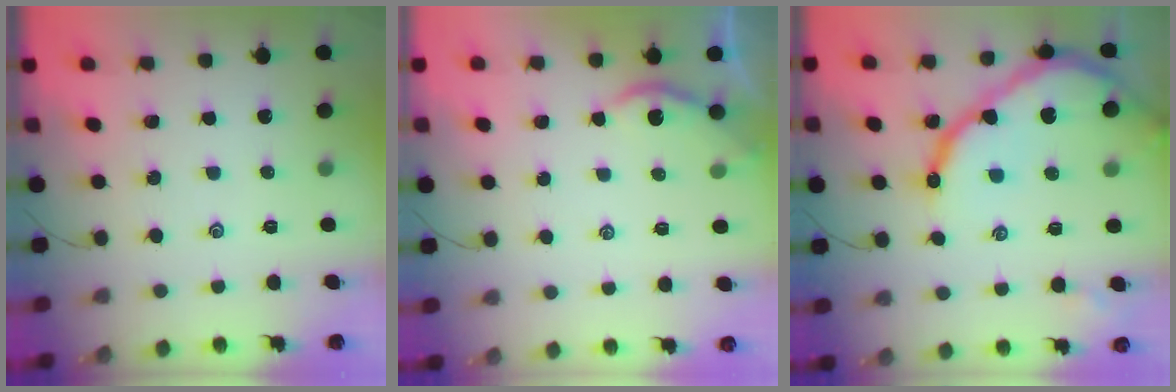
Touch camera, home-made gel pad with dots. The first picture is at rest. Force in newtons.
{"total": 2.7, "press": 2.7, "slide": 0.2}
{"total": 19.8, "press": 19.7, "slide": 1.8}